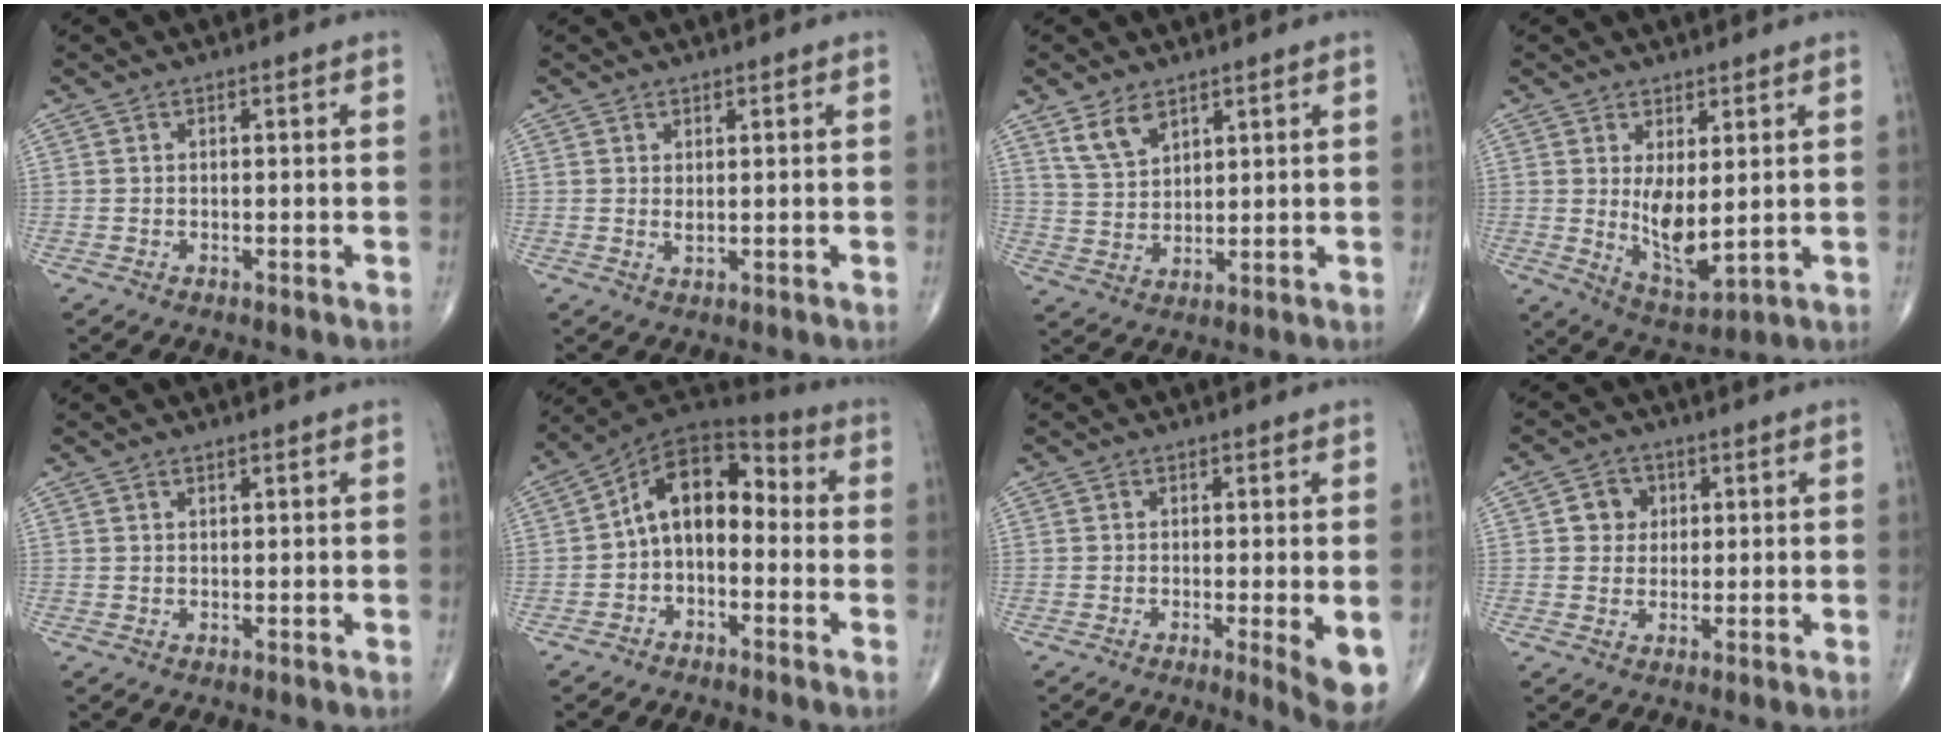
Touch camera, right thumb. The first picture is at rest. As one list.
[{"total": 1.3, "force": [0.4, 0.5, 1.1], "torque": [-0.020, -0.006, 0.011]}, {"total": 6.1, "force": [3.9, 3.3, 3.3], "torque": [-0.053, -0.021, 0.086]}, {"total": 8.6, "force": [1.0, 3.7, 7.7], "torque": [-0.120, -0.028, 0.035]}, {"total": 0.8, "force": [0.6, 0.3, 0.4], "torque": [-0.008, -0.003, 0.010]}, {"total": 12.1, "force": [-1.0, 7.7, 9.2], "torque": [-0.118, 0.055, -0.034]}, {"total": 6.0, "force": [-1.2, 0.9, 5.8], "torque": [-0.084, -0.018, -0.020]}, {"total": 4.4, "force": [1.0, 4.0, 1.5], "torque": [0.002, 0.002, 0.011]}]